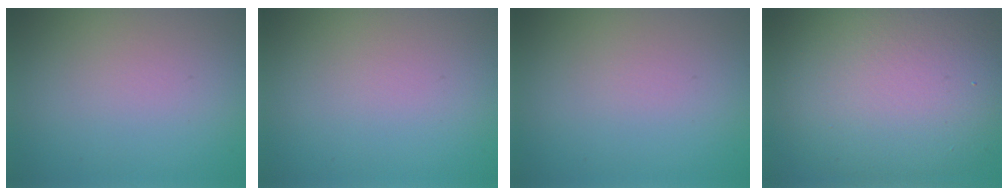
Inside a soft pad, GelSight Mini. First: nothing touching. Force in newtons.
{"total": 0.0}
{"total": 0.0}
{"total": 13.0, "press": 13.0, "slide": 0.6}